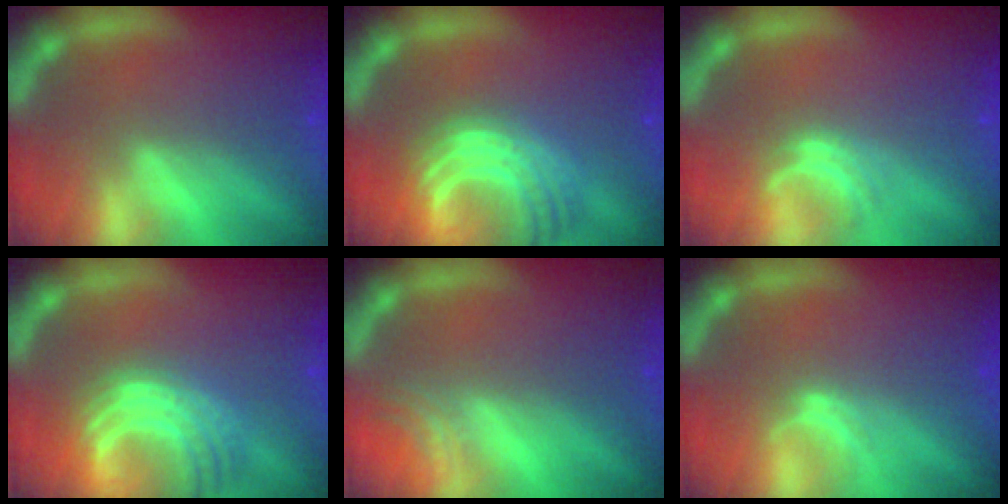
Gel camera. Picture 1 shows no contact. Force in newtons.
{"total": 9.0}
{"total": 2.0}
{"total": 8.5}
{"total": 2.0}
{"total": 1.0}